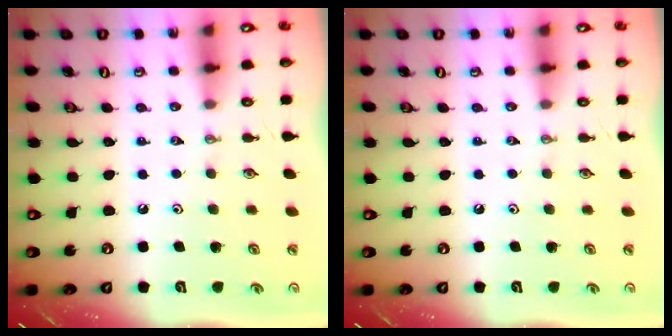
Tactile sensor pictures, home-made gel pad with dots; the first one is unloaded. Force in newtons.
{"total": 0.0}